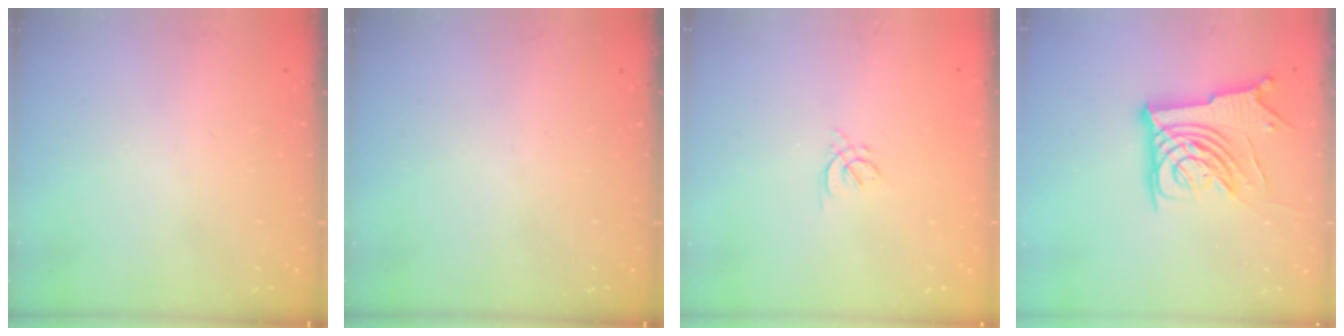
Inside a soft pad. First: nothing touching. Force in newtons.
{"total": 0.0}
{"total": 2.5, "press": 2.4, "slide": 0.6}
{"total": 14.0, "press": 13.9, "slide": 1.5}